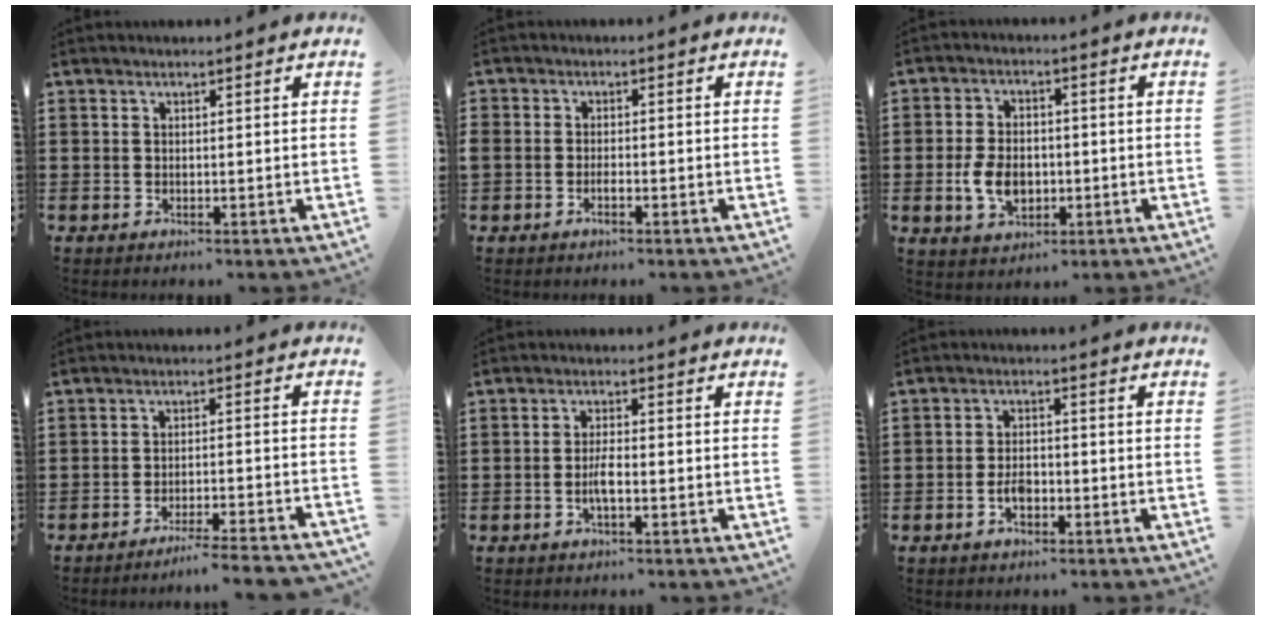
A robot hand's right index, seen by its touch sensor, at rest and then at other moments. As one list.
[{"total": 1.3, "force": [-0.9, 0.5, 0.8], "torque": [-0.016, -0.001, -0.017]}, {"total": 6.3, "force": [-1.3, 4.1, 4.6], "torque": [-0.107, 0.000, -0.025]}, {"total": 4.2, "force": [-3.9, -1.0, 1.3], "torque": [-0.023, -0.015, -0.077]}, {"total": 3.0, "force": [-0.9, 0.8, 2.8], "torque": [-0.065, -0.002, -0.021]}, {"total": 3.5, "force": [-1.4, 2.0, 2.5], "torque": [-0.054, 0.002, -0.028]}]